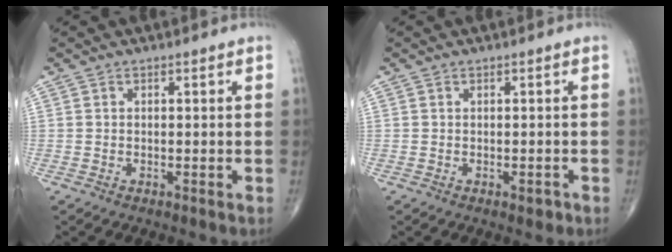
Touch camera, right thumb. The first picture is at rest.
{"total": 1.4, "force": [-0.6, 0.7, 1.0], "torque": [-0.009, -0.001, -0.007]}